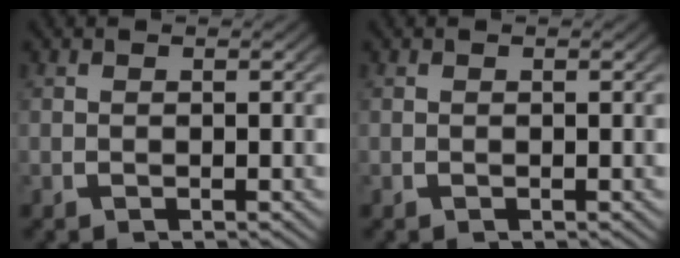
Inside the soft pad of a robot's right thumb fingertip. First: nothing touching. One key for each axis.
{"total": 0.0}